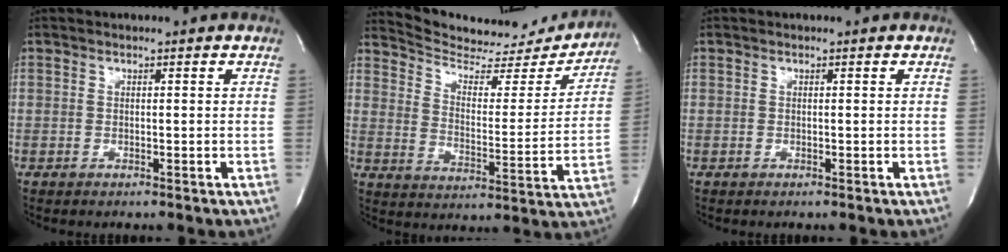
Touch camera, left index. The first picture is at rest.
{"total": 18.2, "force": [17.6, 3.4, 3.1], "torque": [-0.040, -0.041, 0.241]}
{"total": 0.0}